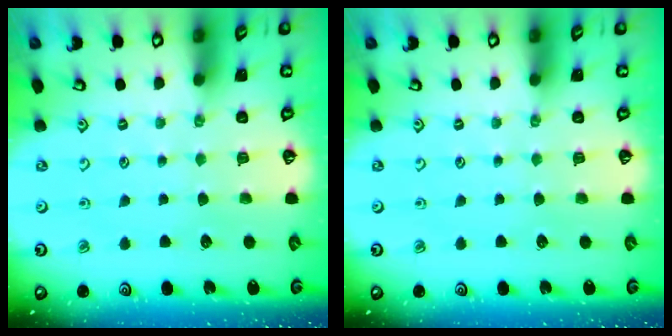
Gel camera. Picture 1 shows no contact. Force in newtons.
{"total": 0.0}